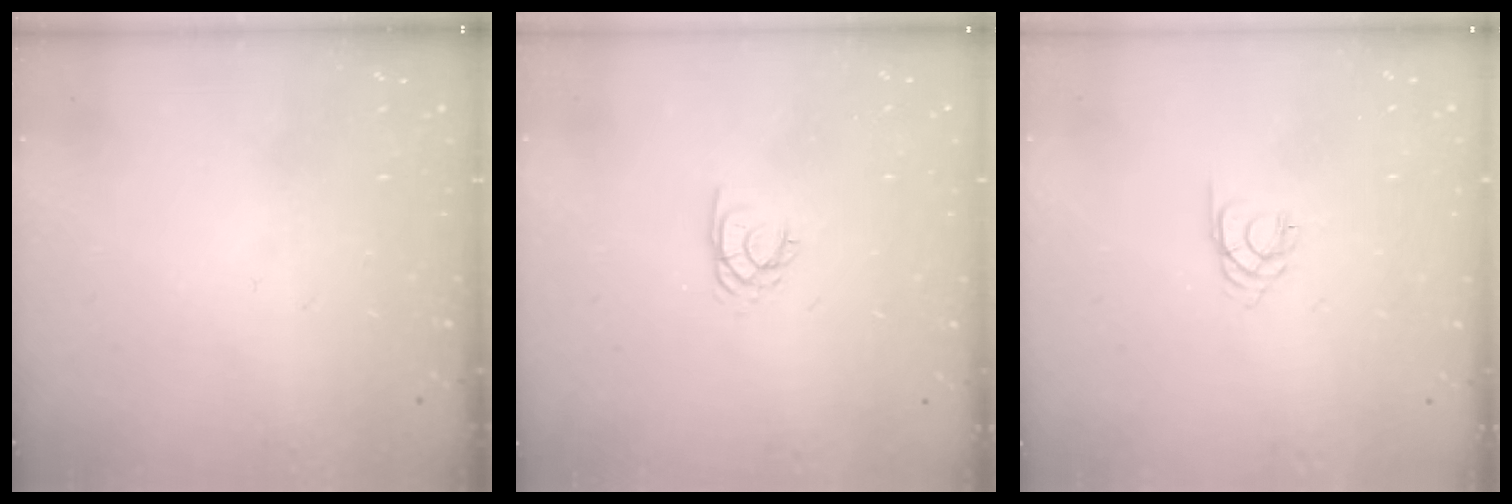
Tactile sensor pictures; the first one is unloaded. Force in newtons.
{"total": 2.0, "press": 1.9, "slide": 0.4}
{"total": 1.6, "press": 1.6, "slide": 0.3}